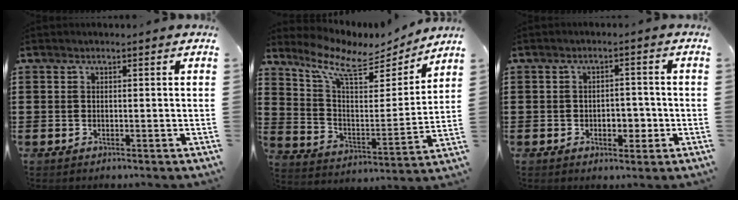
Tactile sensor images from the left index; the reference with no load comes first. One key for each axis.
{"total": 8.8, "fx": 6.9, "fy": 3.1, "fz": 4.6, "tx": -0.125, "ty": -0.039, "tz": 0.118}
{"total": 3.6, "fx": -1.2, "fy": 2.3, "fz": 2.5, "tx": -0.042, "ty": 0.002, "tz": -0.026}